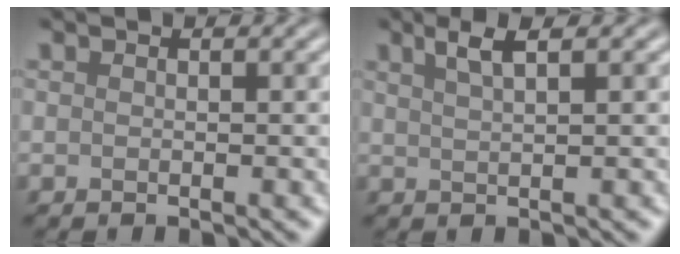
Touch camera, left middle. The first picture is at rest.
{"total": 2.2, "force": [1.3, 0.5, 1.7], "torque": [-0.021, 0.001, 0.026]}